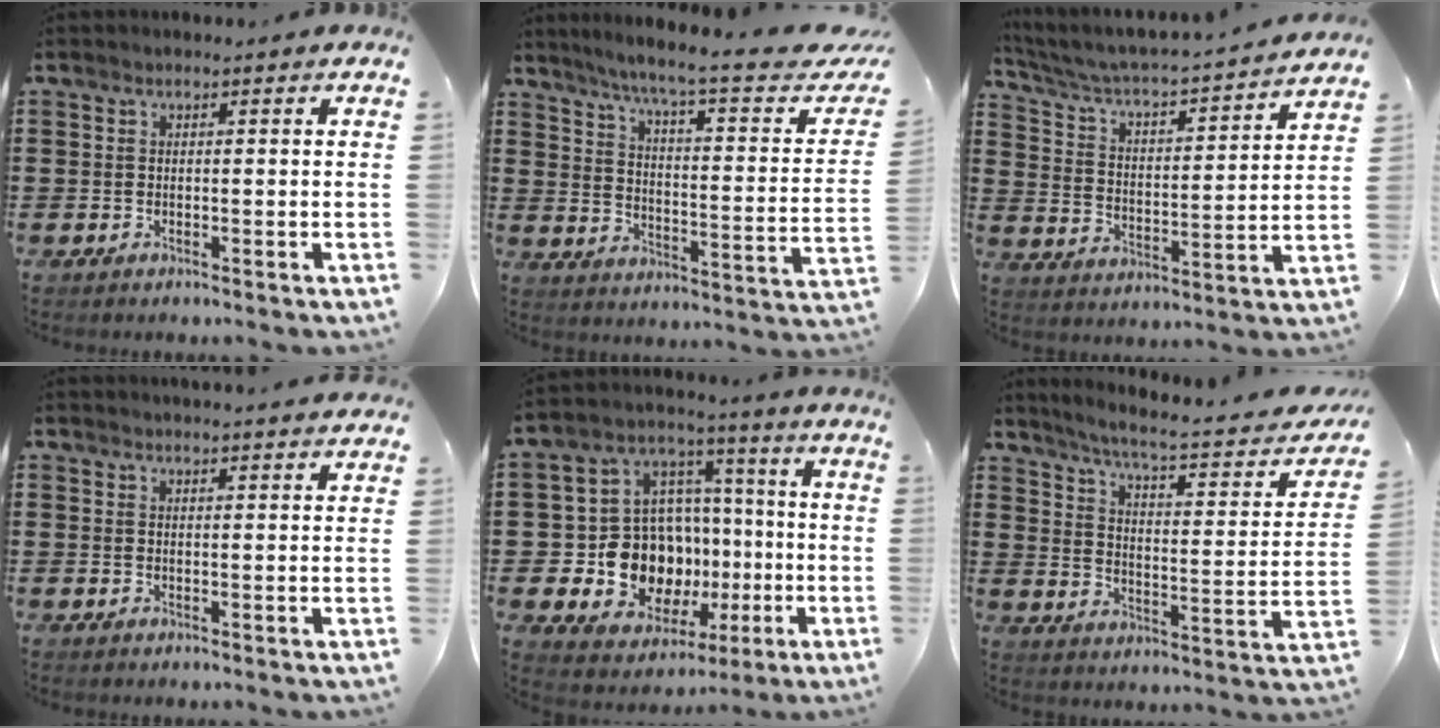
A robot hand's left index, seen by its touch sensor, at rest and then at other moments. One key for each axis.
{"total": 8.0, "fx": 5.9, "fy": -0.2, "fz": 5.4, "tx": -0.117, "ty": -0.042, "tz": 0.089}
{"total": 3.1, "fx": 2.9, "fy": 0.1, "fz": 1.2, "tx": -0.042, "ty": -0.036, "tz": 0.036}
{"total": 2.1, "fx": 2.0, "fy": -0.3, "fz": 0.1, "tx": -0.007, "ty": -0.004, "tz": 0.040}
{"total": 13.4, "fx": -2.4, "fy": 12.1, "fz": 5.2, "tx": -0.135, "ty": 0.003, "tz": -0.031}
{"total": 5.7, "fx": 4.3, "fy": 0.1, "fz": 3.7, "tx": -0.091, "ty": -0.033, "tz": 0.064}